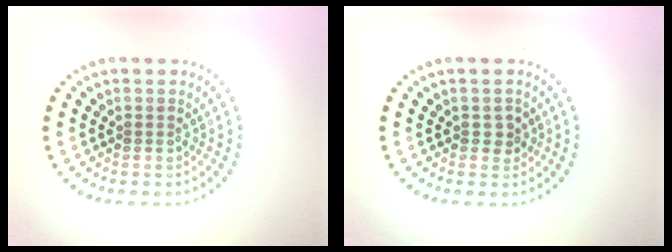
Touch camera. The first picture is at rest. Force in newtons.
{"total": 1.3, "press": 1.2, "slide": 0.5}